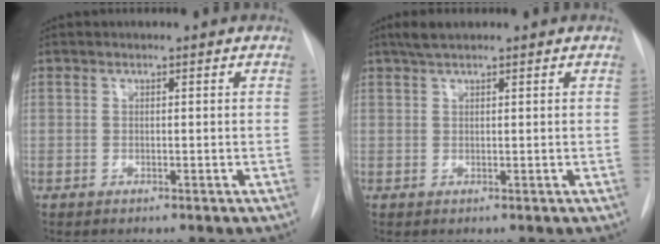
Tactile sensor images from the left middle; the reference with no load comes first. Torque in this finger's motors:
{"motor_torque": [0.11, -0.10, -0.03, 0.00]}